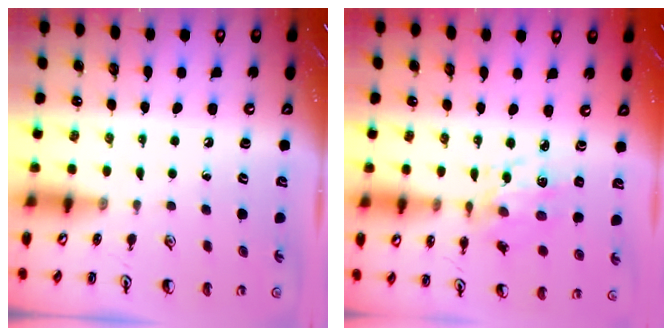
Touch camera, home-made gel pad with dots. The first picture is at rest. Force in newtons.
{"total": 8.3, "press": 8.3, "slide": 0.5}